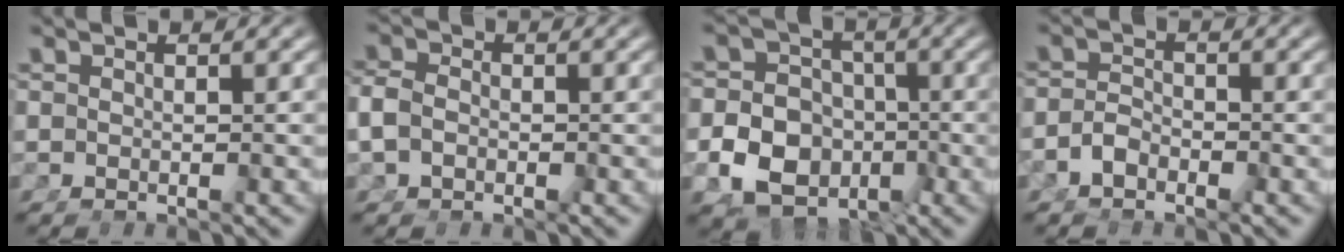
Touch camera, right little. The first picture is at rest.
{"total": 2.1, "force": [-0.6, 1.5, 1.4], "torque": [-0.040, -0.011, -0.003]}
{"total": 13.6, "force": [-3.9, 12.1, 4.9], "torque": [-0.116, -0.058, -0.064]}
{"total": 2.2, "force": [-1.8, 1.0, 0.9], "torque": [-0.017, -0.008, -0.027]}